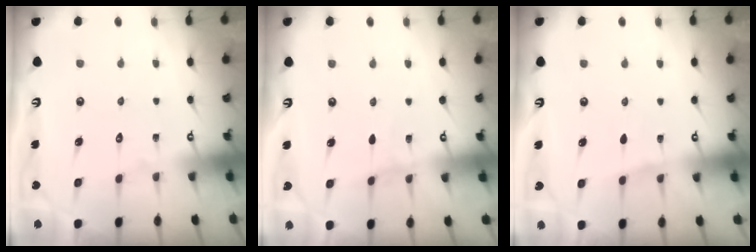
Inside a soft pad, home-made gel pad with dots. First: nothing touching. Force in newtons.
{"total": 3.3, "press": 3.3, "slide": 0.4}
{"total": 3.0, "press": 2.9, "slide": 0.4}